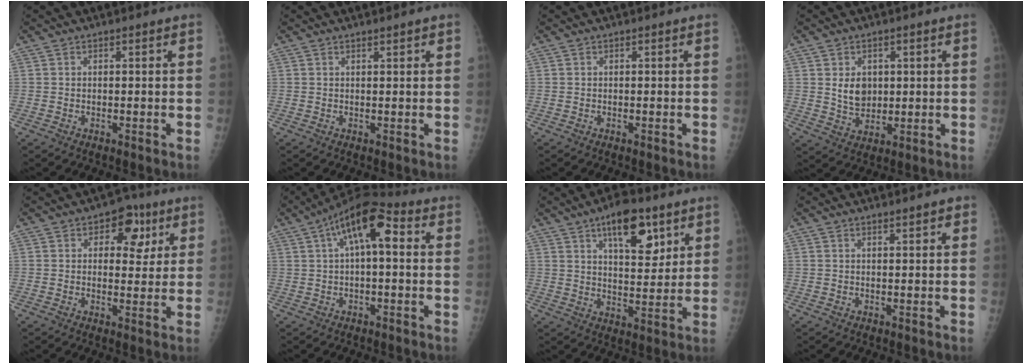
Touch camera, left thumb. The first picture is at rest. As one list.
[{"total": 0.8, "force": [0.5, 0.0, 0.6], "torque": [-0.004, 0.000, 0.007]}, {"total": 0.0}, {"total": 5.9, "force": [1.0, 4.6, 3.6], "torque": [-0.033, -0.011, 0.027]}, {"total": 7.5, "force": [3.0, 5.1, 4.6], "torque": [-0.013, -0.006, 0.033]}, {"total": 11.8, "force": [3.1, 5.0, 10.2], "torque": [-0.160, 0.037, 0.040]}, {"total": 12.2, "force": [6.5, 5.4, 8.7], "torque": [-0.098, -0.033, 0.101]}, {"total": 1.4, "force": [0.9, 0.3, 1.1], "torque": [-0.010, -0.002, 0.010]}]